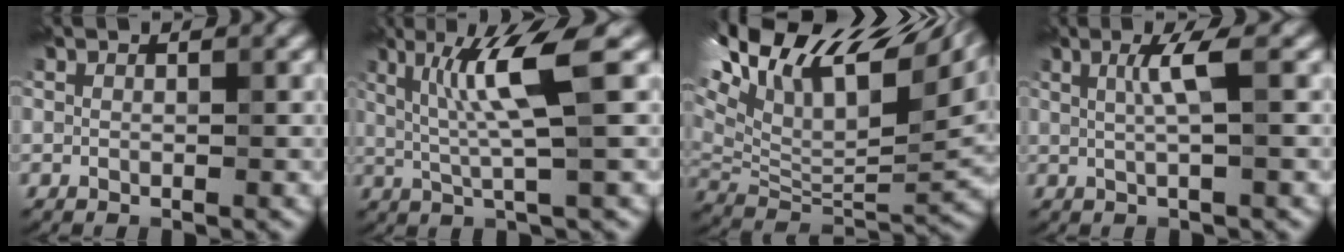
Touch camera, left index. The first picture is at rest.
{"total": 5.1, "force": [0.4, 0.0, 5.1], "torque": [-0.112, 0.004, 0.021]}
{"total": 16.1, "force": [8.8, 7.3, 11.4], "torque": [-0.213, 0.058, 0.165]}
{"total": 1.9, "force": [-0.3, -0.1, 1.9], "torque": [-0.037, 0.001, 0.004]}